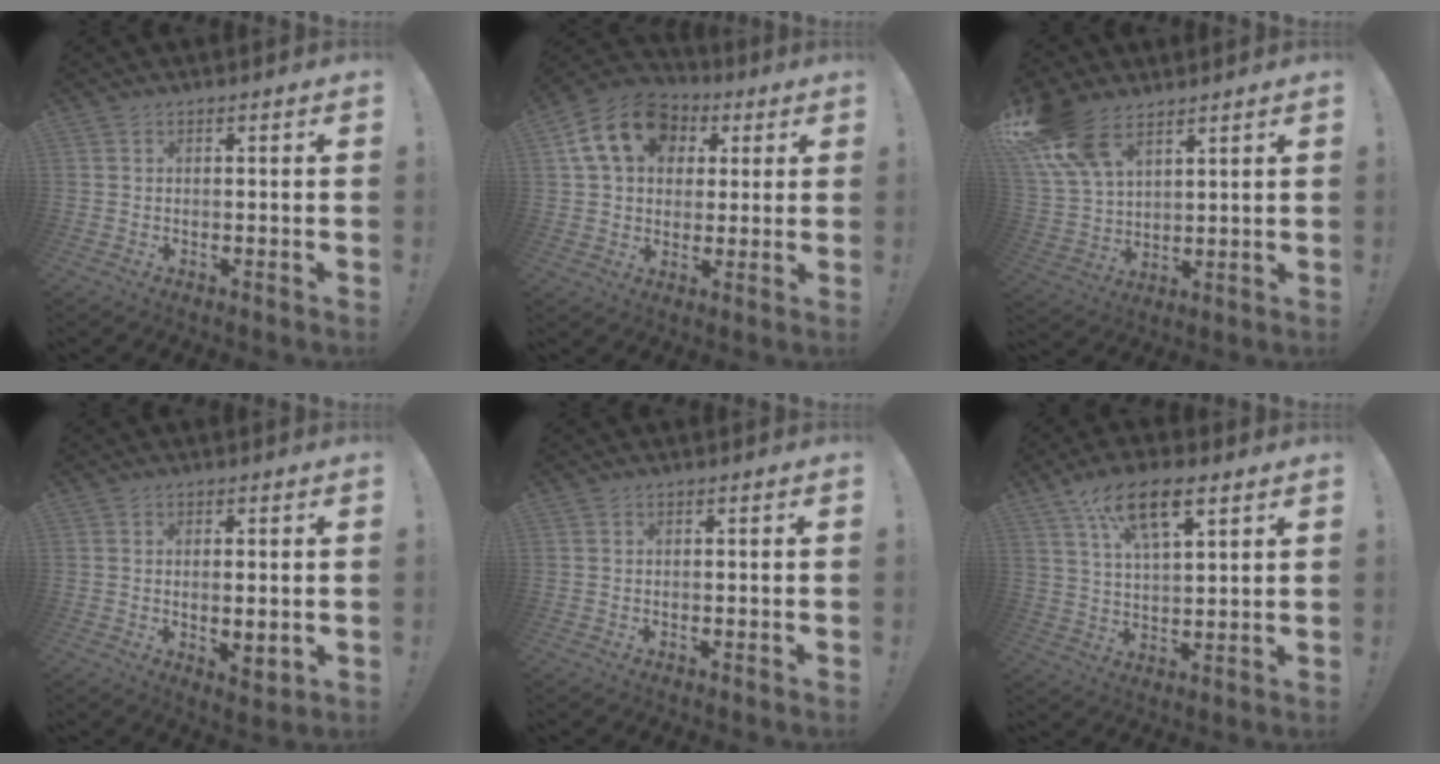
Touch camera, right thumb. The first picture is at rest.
{"total": 16.9, "force": [5.8, 12.8, 9.5], "torque": [-0.138, -0.007, 0.112]}
{"total": 15.5, "force": [9.9, 8.6, 8.3], "torque": [-0.171, -0.045, 0.189]}
{"total": 3.8, "force": [1.0, 1.6, 3.3], "torque": [-0.037, -0.012, 0.020]}
{"total": 0.0}
{"total": 13.2, "force": [7.6, 5.4, 9.4], "torque": [-0.158, -0.019, 0.135]}